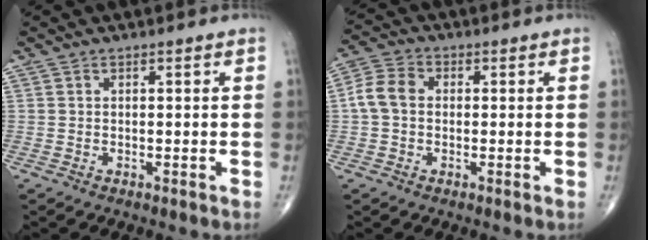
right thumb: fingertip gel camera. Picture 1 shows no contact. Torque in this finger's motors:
{"motor_torque": [0.87, 0.77, 0.62, -0.32, 0.10]}